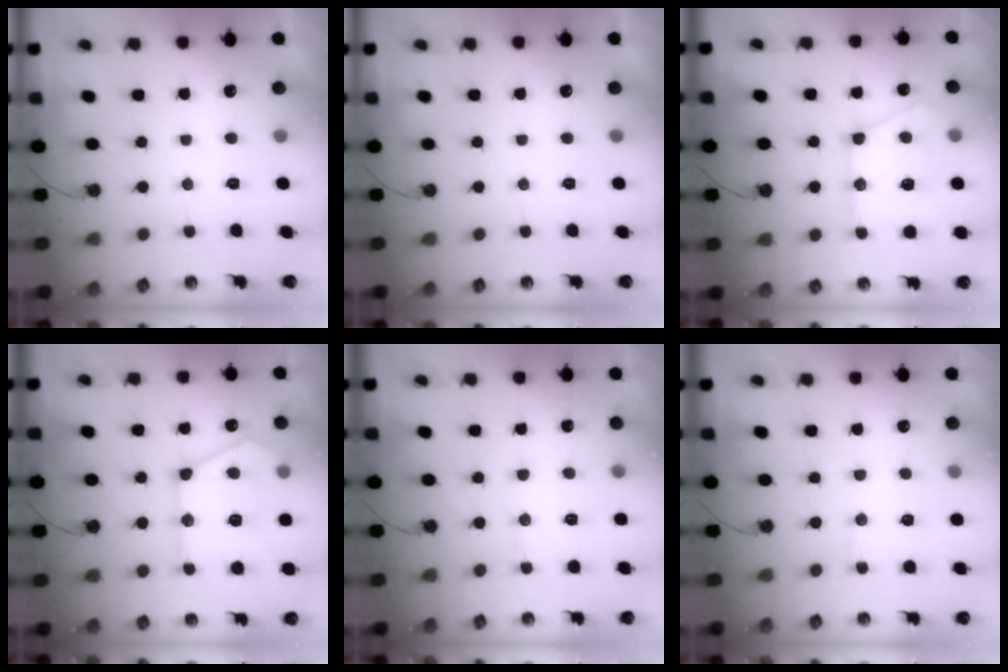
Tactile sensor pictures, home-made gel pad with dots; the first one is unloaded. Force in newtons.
{"total": 0.0}
{"total": 16.4, "press": 16.3, "slide": 1.6}
{"total": 17.0, "press": 17.0, "slide": 1.0}
{"total": 8.3, "press": 8.2, "slide": 0.7}
{"total": 5.7, "press": 5.7, "slide": 0.3}